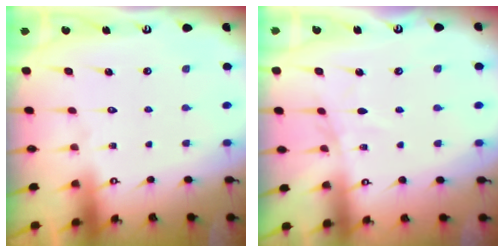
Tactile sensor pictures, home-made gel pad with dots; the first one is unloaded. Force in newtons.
{"total": 2.9, "press": 2.9, "slide": 0.4}